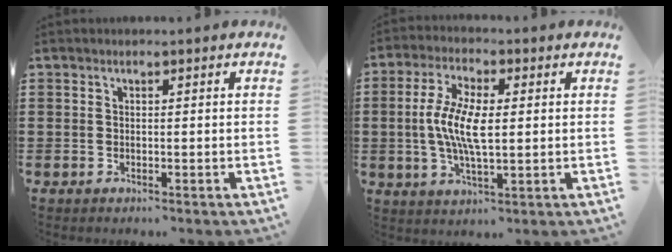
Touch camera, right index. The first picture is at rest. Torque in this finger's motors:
{"motor_torque": [0.88, -0.14, 0.44, 0.21]}